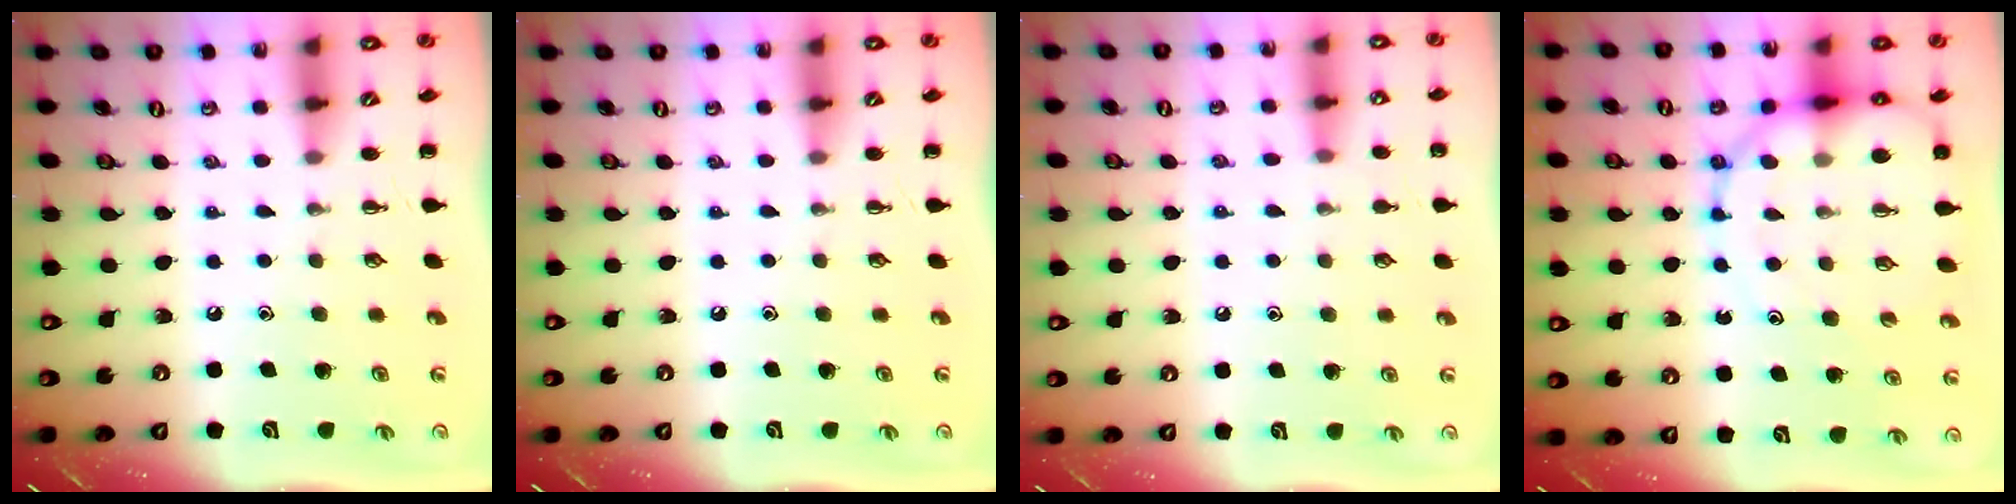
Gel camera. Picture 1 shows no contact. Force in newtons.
{"total": 0.0}
{"total": 6.8, "press": 6.5, "slide": 2.0}
{"total": 13.3, "press": 12.9, "slide": 3.3}